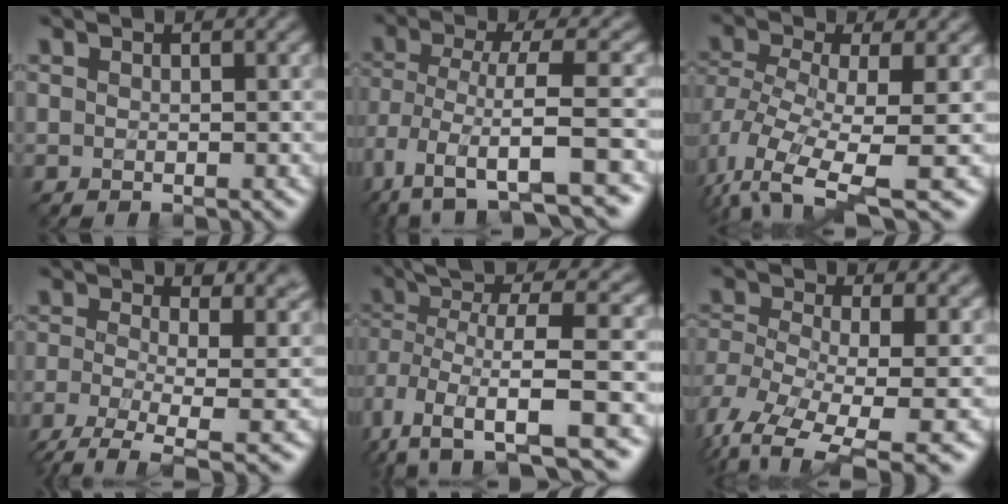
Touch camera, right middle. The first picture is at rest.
{"total": 8.3, "force": [-4.6, 2.6, 6.5], "torque": [-0.119, -0.001, -0.082]}
{"total": 7.0, "force": [-2.7, 2.7, 5.9], "torque": [-0.119, -0.017, -0.052]}
{"total": 8.5, "force": [-2.2, 3.6, 7.3], "torque": [-0.141, -0.016, -0.044]}
{"total": 8.1, "force": [-2.1, 2.9, 7.3], "torque": [-0.144, -0.006, -0.038]}
{"total": 9.7, "force": [-4.0, 4.8, 7.4], "torque": [-0.156, -0.015, -0.050]}